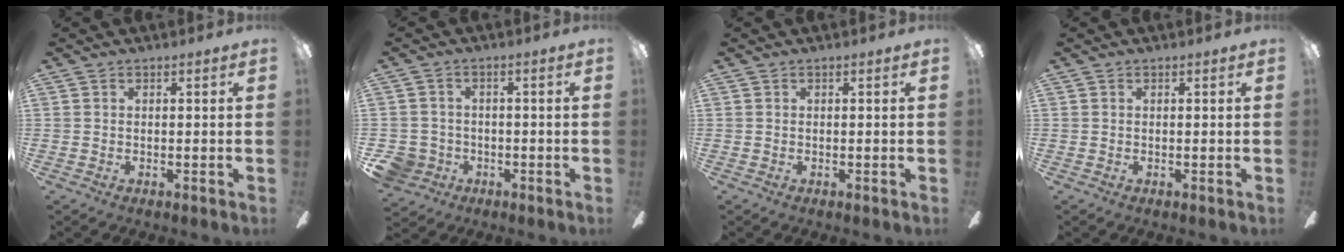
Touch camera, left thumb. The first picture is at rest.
{"total": 5.6, "force": [-2.2, 5.0, 1.2], "torque": [-0.051, 0.016, -0.043]}
{"total": 0.0}
{"total": 0.0}